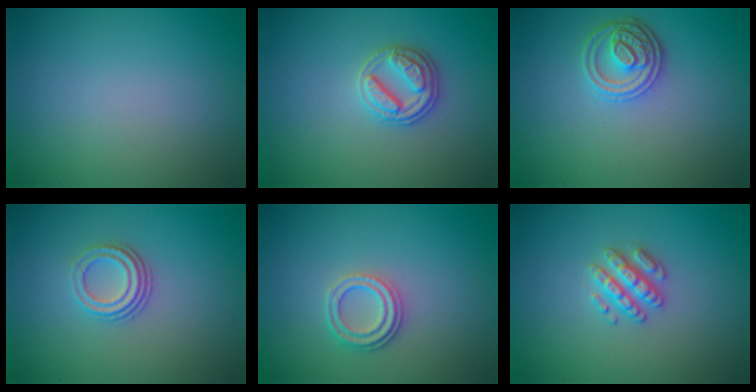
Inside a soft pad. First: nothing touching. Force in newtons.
{"total": 2.8, "press": 2.8, "slide": 0.5}
{"total": 3.2, "press": 3.0, "slide": 1.3}
{"total": 3.0, "press": 2.2, "slide": 2.0}
{"total": 2.4, "press": 2.0, "slide": 1.2}
{"total": 2.8, "press": 2.6, "slide": 0.9}